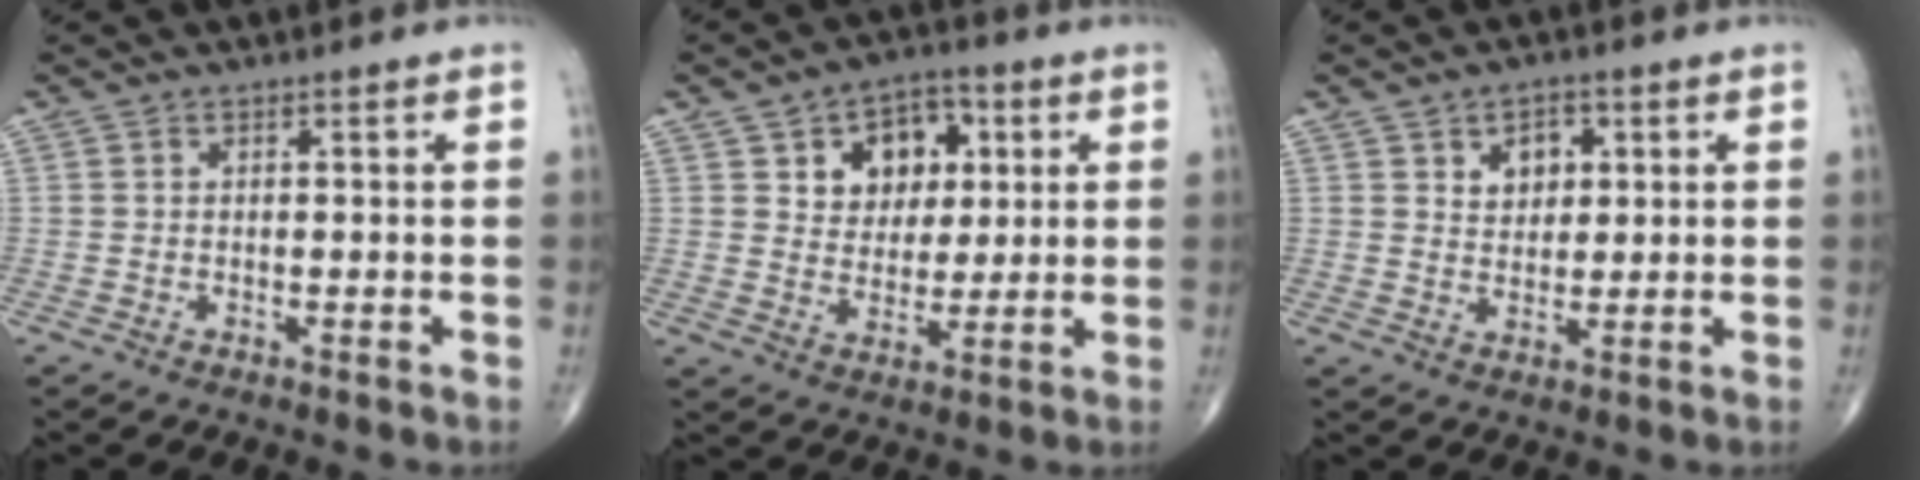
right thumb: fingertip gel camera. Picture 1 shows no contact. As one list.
[{"total": 10.8, "force": [3.7, 8.0, 6.3], "torque": [-0.047, -0.008, 0.059]}, {"total": 5.2, "force": [2.0, 3.8, 3.0], "torque": [-0.021, -0.009, 0.031]}]